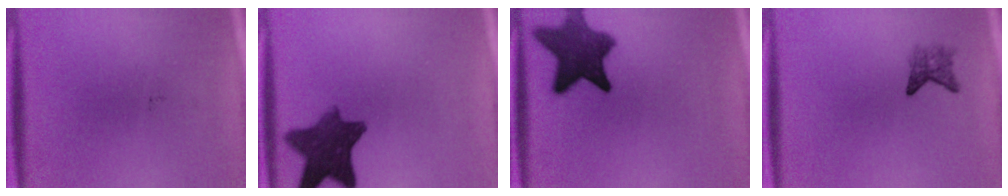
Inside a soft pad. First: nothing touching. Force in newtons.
{"total": 9.9}
{"total": 9.9}
{"total": 2.3}